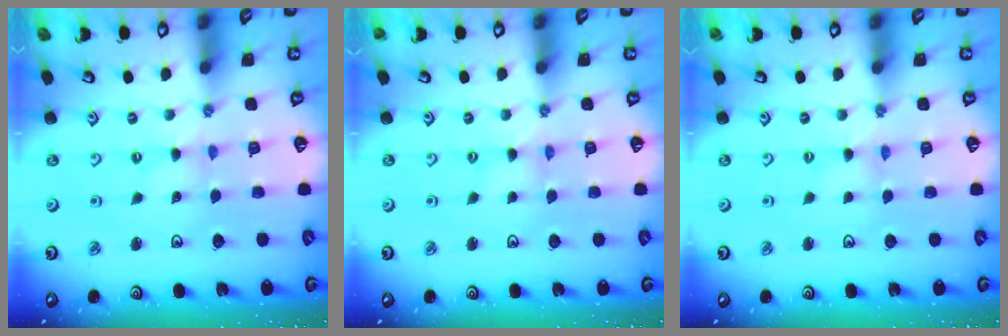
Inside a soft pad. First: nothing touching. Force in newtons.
{"total": 1.1, "press": 1.1, "slide": 0.1}
{"total": 0.0}